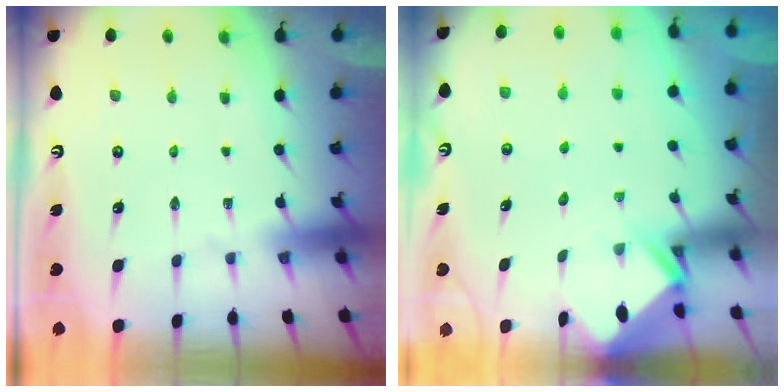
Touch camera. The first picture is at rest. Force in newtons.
{"total": 2.6, "press": 2.6, "slide": 0.1}